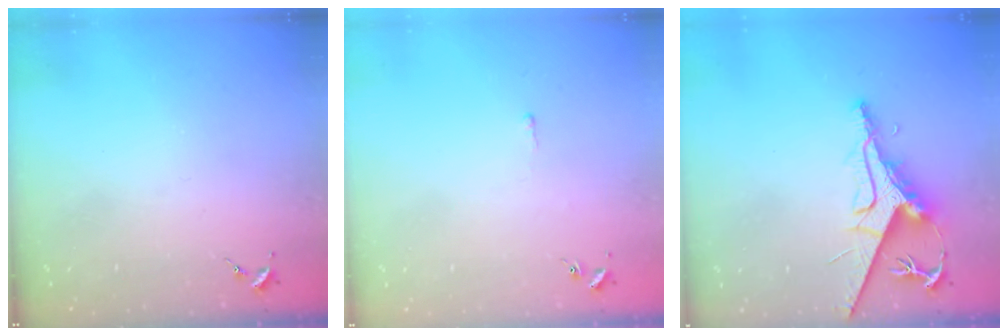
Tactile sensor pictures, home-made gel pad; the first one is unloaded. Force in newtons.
{"total": 2.6, "press": 2.6, "slide": 0.4}
{"total": 10.5, "press": 10.4, "slide": 1.1}